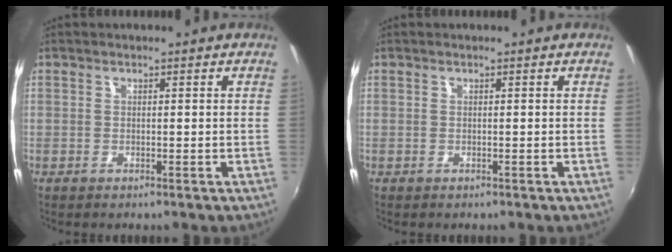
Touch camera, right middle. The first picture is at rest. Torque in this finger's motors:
{"motor_torque": [-0.26, -0.74, 0.01, 0.00]}